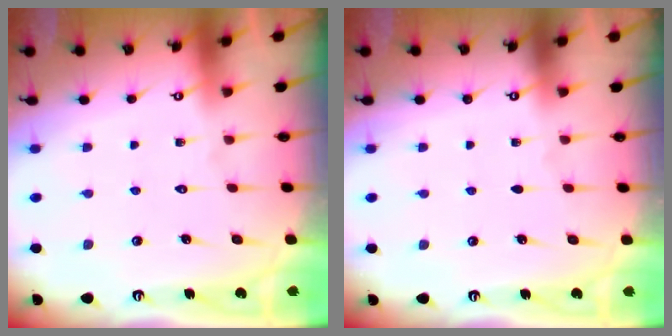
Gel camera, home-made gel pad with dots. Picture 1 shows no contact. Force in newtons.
{"total": 0.0}